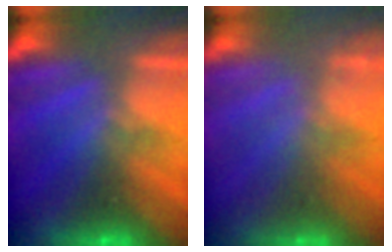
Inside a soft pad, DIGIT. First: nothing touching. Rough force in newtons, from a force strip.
{"total": 1.9}